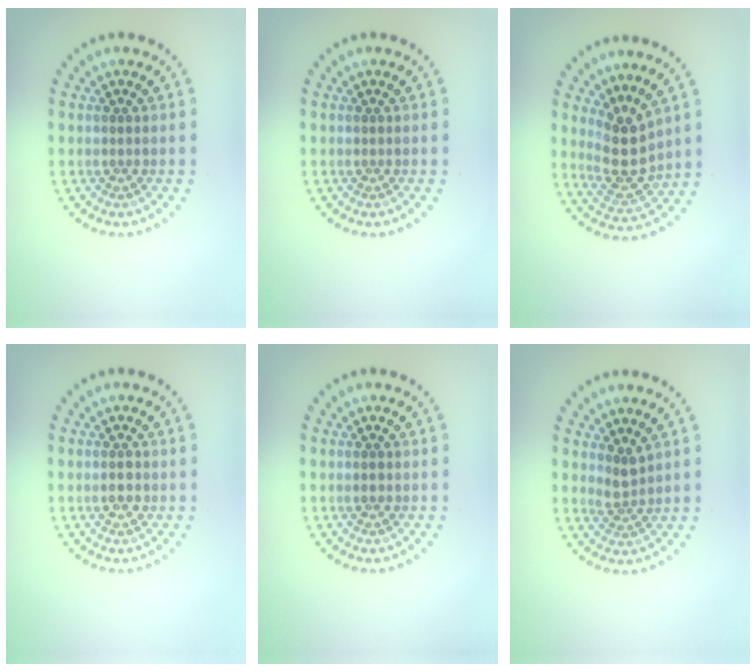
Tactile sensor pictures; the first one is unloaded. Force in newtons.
{"total": 0.0}
{"total": 3.8, "press": 3.4, "slide": 1.8}
{"total": 1.8, "press": 1.7, "slide": 0.2}
{"total": 0.9, "press": 0.9, "slide": 0.0}
{"total": 1.8, "press": 1.3, "slide": 1.3}